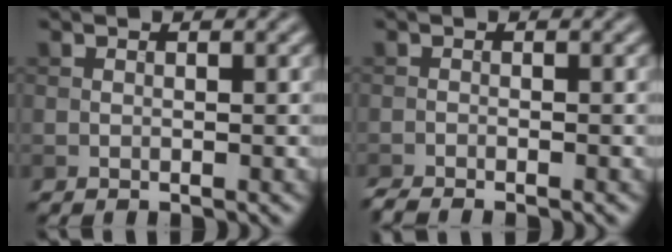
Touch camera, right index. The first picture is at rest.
{"total": 2.1, "force": [-1.9, 0.1, 1.1], "torque": [-0.022, -0.004, -0.037]}